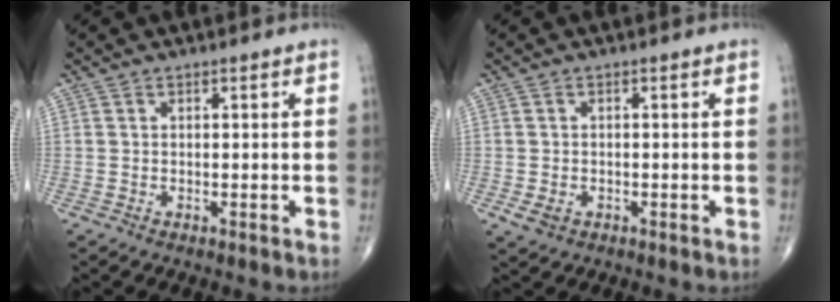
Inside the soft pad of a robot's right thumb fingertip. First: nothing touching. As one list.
[{"total": 2.4, "force": [-0.8, 1.8, 1.4], "torque": [-0.022, 0.000, -0.007]}]